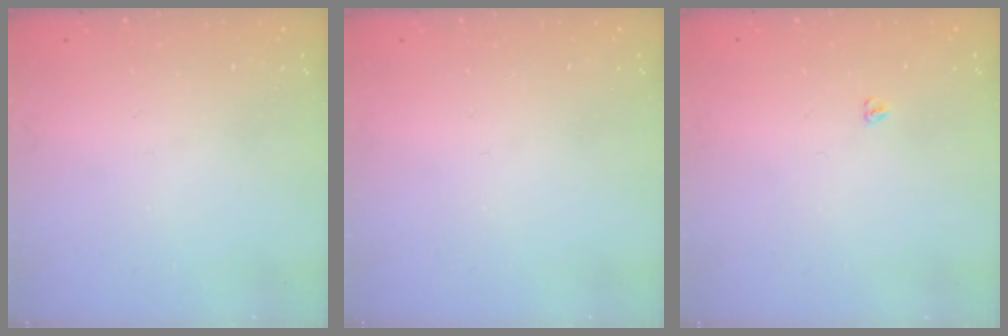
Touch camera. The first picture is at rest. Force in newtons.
{"total": 0.0}
{"total": 3.1, "press": 3.0, "slide": 0.4}